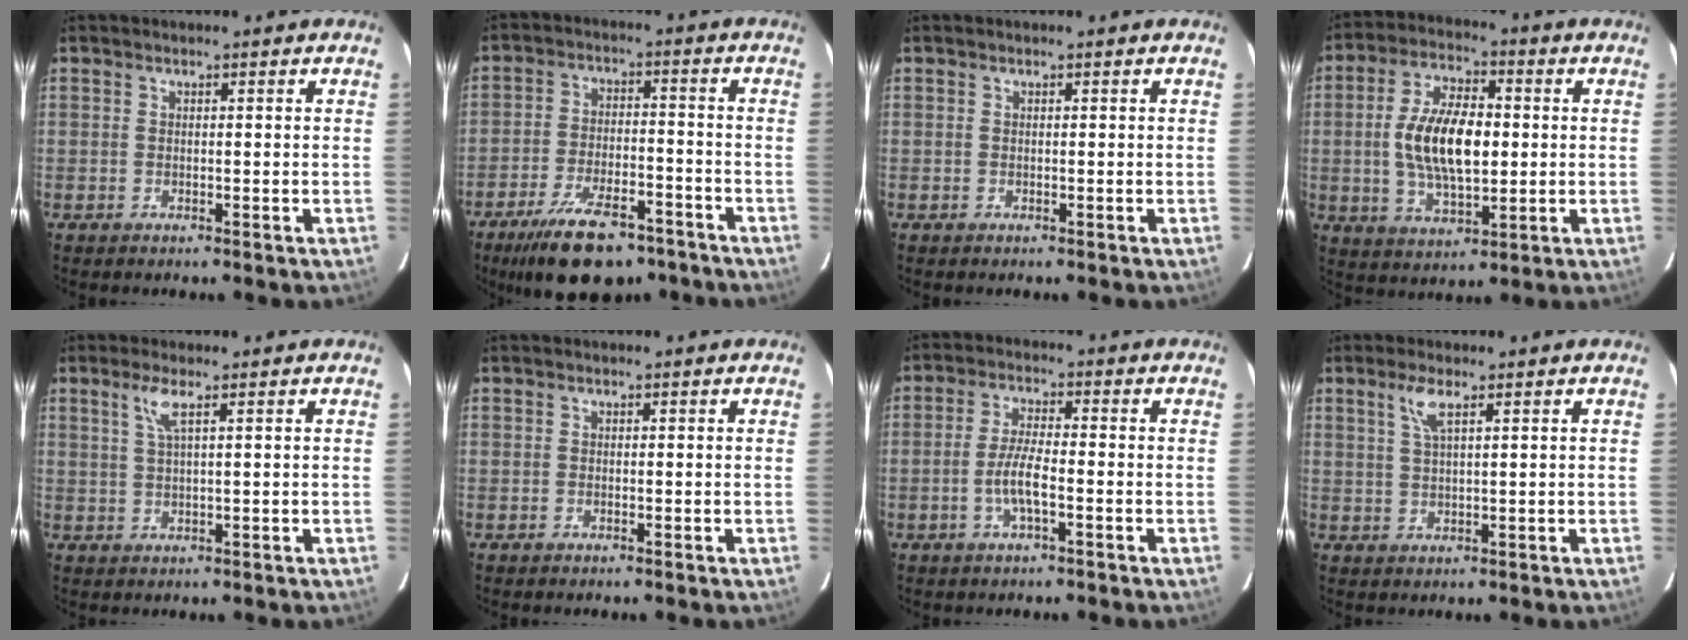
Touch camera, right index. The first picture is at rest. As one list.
[{"total": 16.2, "force": [-11.6, 6.8, 9.1], "torque": [-0.183, -0.013, -0.176]}, {"total": 0.0}, {"total": 13.5, "force": [0.1, 6.4, 11.8], "torque": [-0.228, 0.006, 0.004]}, {"total": 3.0, "force": [1.6, 0.0, 2.5], "torque": [-0.053, 0.001, 0.033]}, {"total": 0.0}, {"total": 5.2, "force": [-1.9, 0.9, 4.8], "torque": [-0.099, 0.001, -0.037]}, {"total": 3.4, "force": [2.0, 0.6, 2.8], "torque": [-0.056, 0.004, 0.040]}]